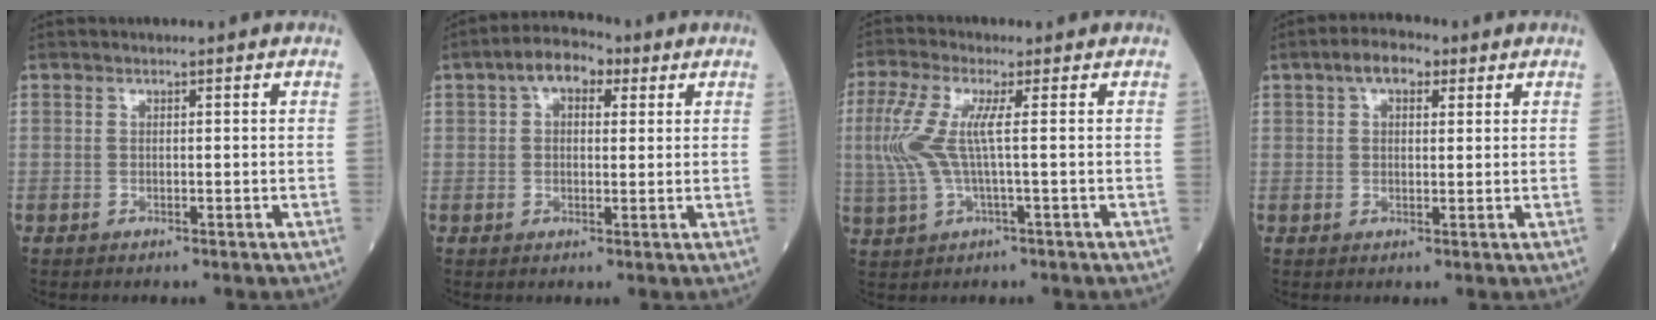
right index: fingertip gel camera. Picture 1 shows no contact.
{"total": 6.1, "force": [2.6, 3.4, 4.3], "torque": [-0.070, 0.026, 0.038]}
{"total": 7.1, "force": [0.7, 1.0, 7.0], "torque": [-0.182, 0.009, 0.012]}
{"total": 4.9, "force": [2.5, 2.4, 3.4], "torque": [-0.060, 0.019, 0.040]}